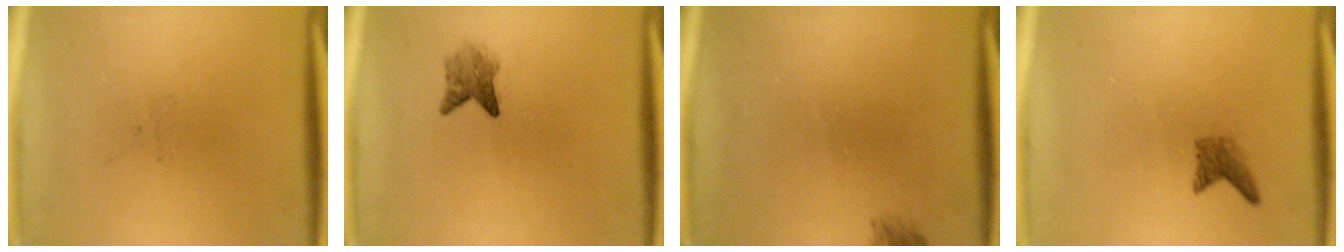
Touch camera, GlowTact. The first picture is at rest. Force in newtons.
{"total": 2.6}
{"total": 1.2}
{"total": 1.7}